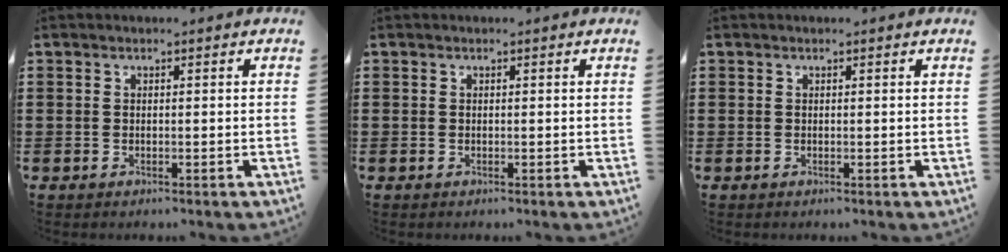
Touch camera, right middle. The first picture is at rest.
{"total": 0.0}
{"total": 0.0}